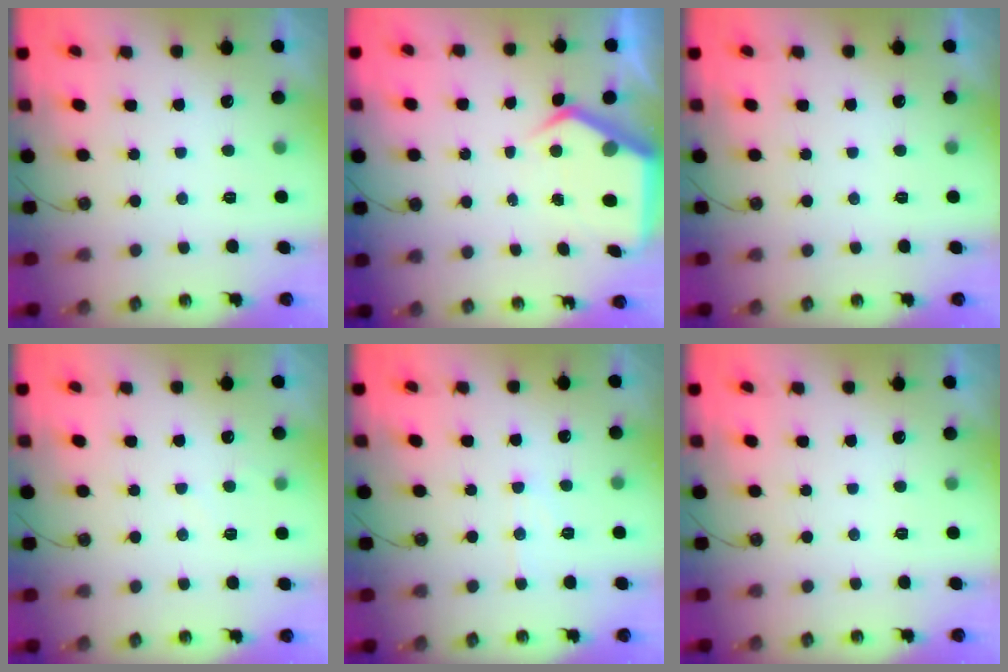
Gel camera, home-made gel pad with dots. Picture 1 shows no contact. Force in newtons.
{"total": 6.6, "press": 6.6, "slide": 0.5}
{"total": 0.0}
{"total": 2.9, "press": 2.9, "slide": 0.3}
{"total": 6.4, "press": 6.4, "slide": 0.6}
{"total": 0.0}